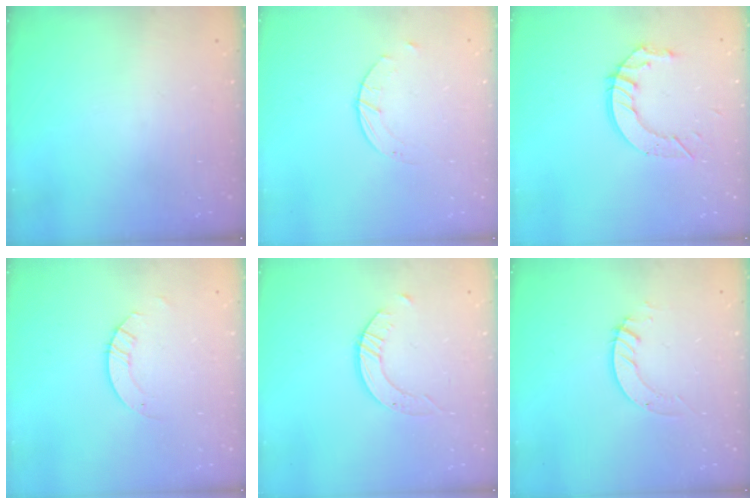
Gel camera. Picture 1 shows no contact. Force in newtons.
{"total": 2.0, "press": 2.0, "slide": 0.3}
{"total": 8.9, "press": 8.9, "slide": 0.7}
{"total": 2.9, "press": 2.9, "slide": 0.3}
{"total": 2.9, "press": 2.9, "slide": 0.3}
{"total": 3.6, "press": 3.6, "slide": 0.1}